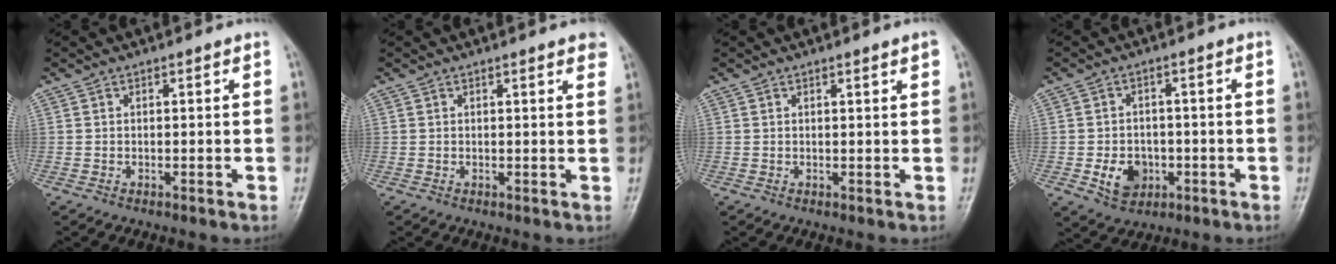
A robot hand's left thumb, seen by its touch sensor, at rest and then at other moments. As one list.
[{"total": 2.6, "force": [1.8, 0.5, 1.9], "torque": [-0.016, -0.001, 0.017]}, {"total": 1.5, "force": [0.9, 0.1, 1.1], "torque": [-0.017, -0.003, 0.011]}, {"total": 6.3, "force": [-2.0, 5.0, 3.3], "torque": [-0.035, 0.008, -0.028]}]